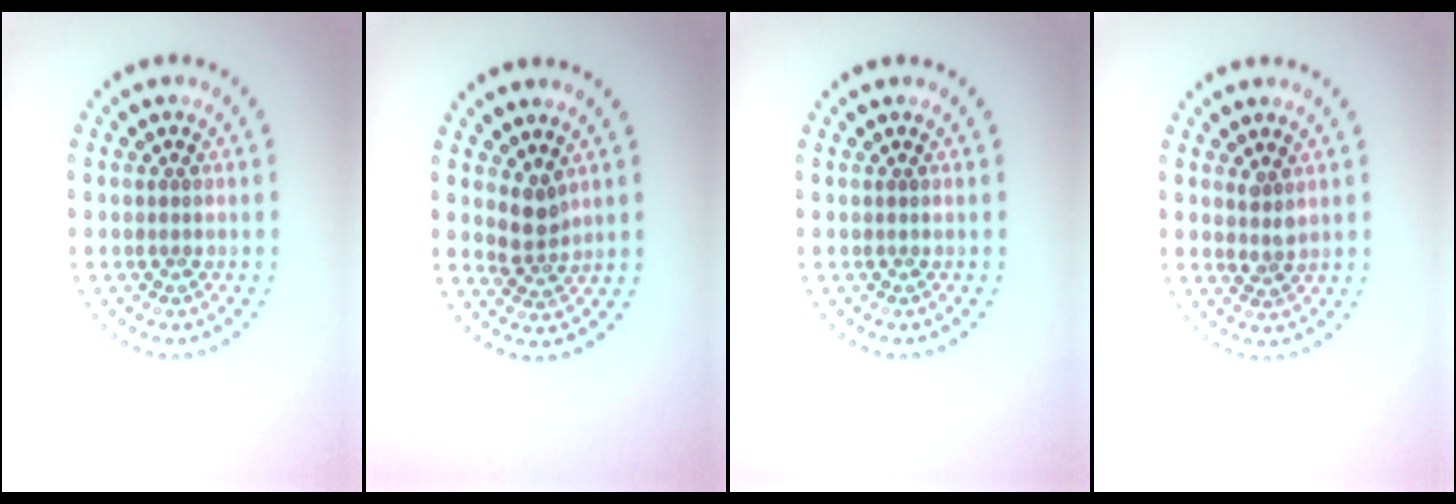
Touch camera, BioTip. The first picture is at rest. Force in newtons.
{"total": 2.1, "press": 1.8, "slide": 1.2}
{"total": 0.0}
{"total": 1.5, "press": 1.1, "slide": 0.9}